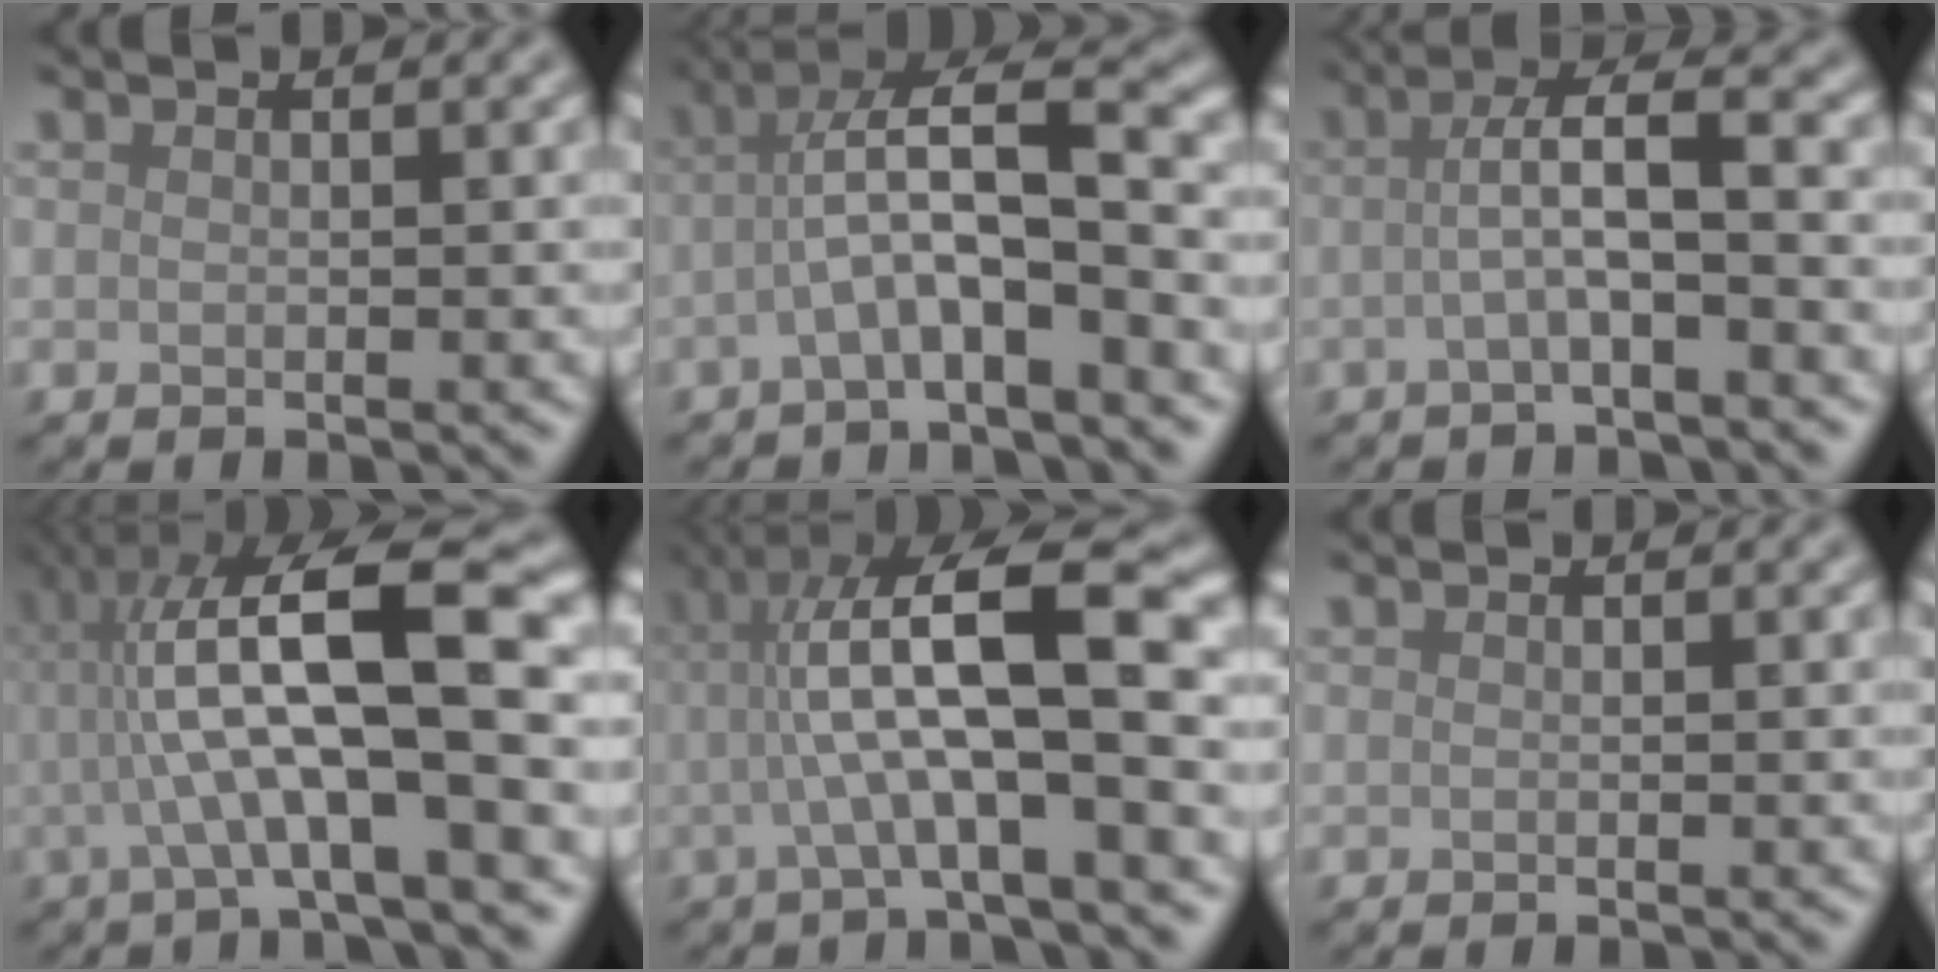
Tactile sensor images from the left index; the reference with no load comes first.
{"total": 6.4, "force": [-1.0, 1.5, 6.2], "torque": [-0.107, 0.024, -0.024]}
{"total": 4.1, "force": [-0.4, 0.6, 4.0], "torque": [-0.080, 0.011, -0.013]}
{"total": 11.5, "force": [0.7, 2.3, 11.3], "torque": [-0.183, 0.028, 0.017]}
{"total": 10.4, "force": [0.8, 2.4, 10.1], "torque": [-0.165, 0.018, 0.015]}
{"total": 0.0}